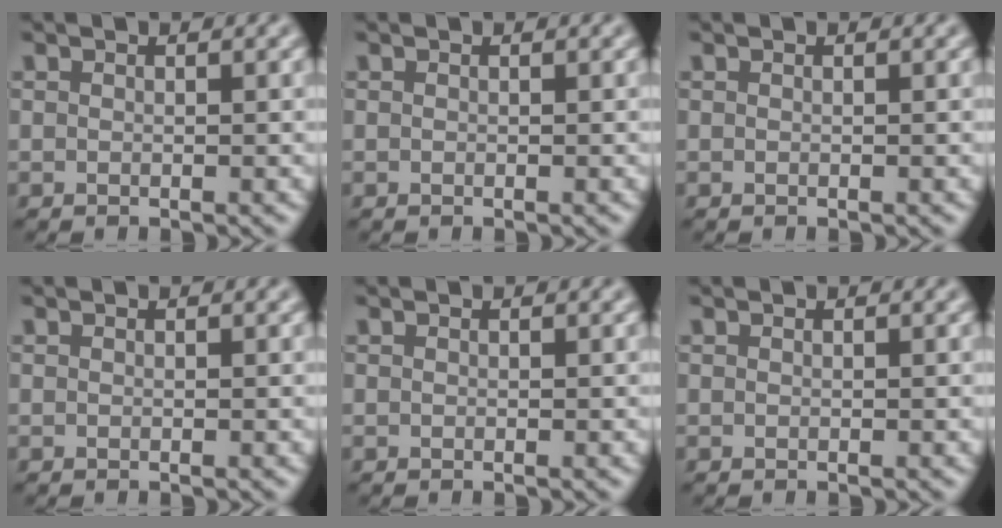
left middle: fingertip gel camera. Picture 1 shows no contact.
{"total": 0.0}
{"total": 0.0}
{"total": 0.0}
{"total": 0.0}
{"total": 0.0}